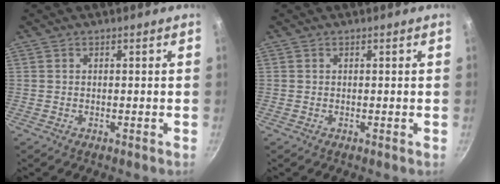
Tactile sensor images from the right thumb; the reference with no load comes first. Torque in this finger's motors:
{"motor_torque": [-0.63, -0.40, 0.30, 0.05, 0.01]}